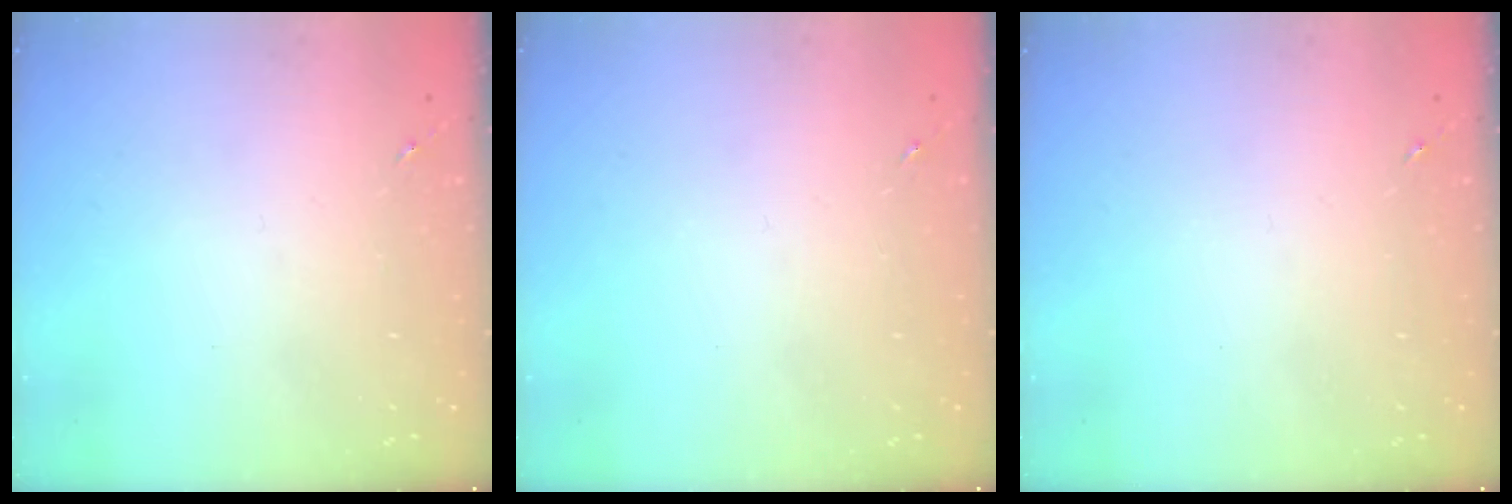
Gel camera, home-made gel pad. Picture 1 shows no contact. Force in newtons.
{"total": 0.0}
{"total": 0.0}